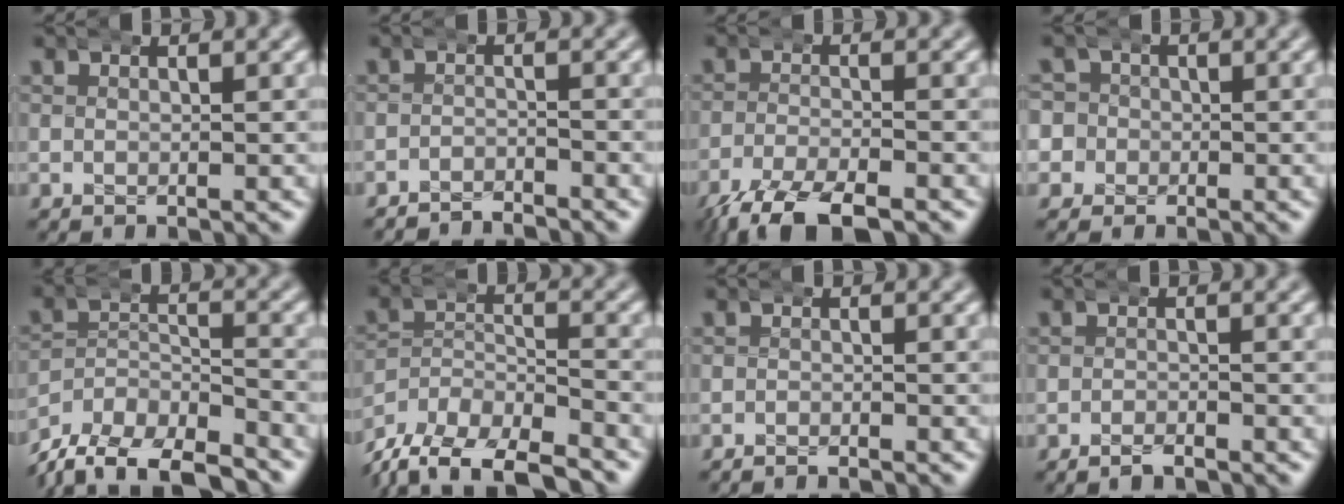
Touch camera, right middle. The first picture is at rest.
{"total": 3.3, "force": [-3.3, 0.1, -0.1], "torque": [0.014, -0.006, -0.058]}
{"total": 7.0, "force": [-5.6, 2.3, 3.5], "torque": [-0.064, -0.021, -0.081]}
{"total": 6.1, "force": [-1.0, 5.8, 1.4], "torque": [-0.042, -0.011, -0.027]}
{"total": 11.5, "force": [-9.5, 5.8, 3.1], "torque": [-0.059, -0.037, -0.155]}
{"total": 9.9, "force": [-7.2, 6.0, 3.3], "torque": [-0.068, -0.031, -0.123]}
{"total": 1.6, "force": [-1.6, -0.2, 0.2], "torque": [0.006, 0.000, -0.029]}
{"total": 1.9, "force": [-1.8, 0.2, 0.7], "torque": [-0.001, 0.001, -0.034]}